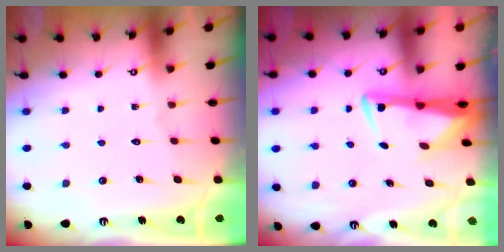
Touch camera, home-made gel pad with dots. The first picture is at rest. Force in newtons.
{"total": 4.6, "press": 4.4, "slide": 1.3}